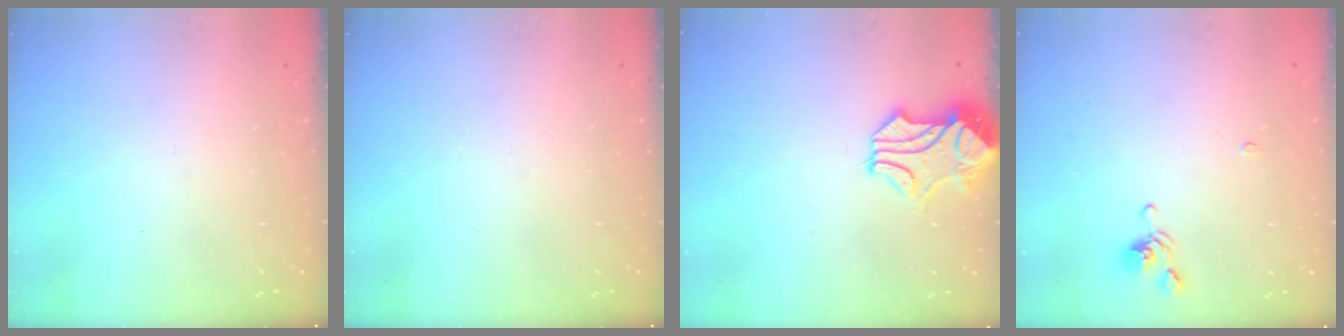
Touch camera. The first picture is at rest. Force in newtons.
{"total": 0.0}
{"total": 0.8, "press": 0.3, "slide": 0.7}
{"total": 2.8, "press": 2.8, "slide": 0.1}